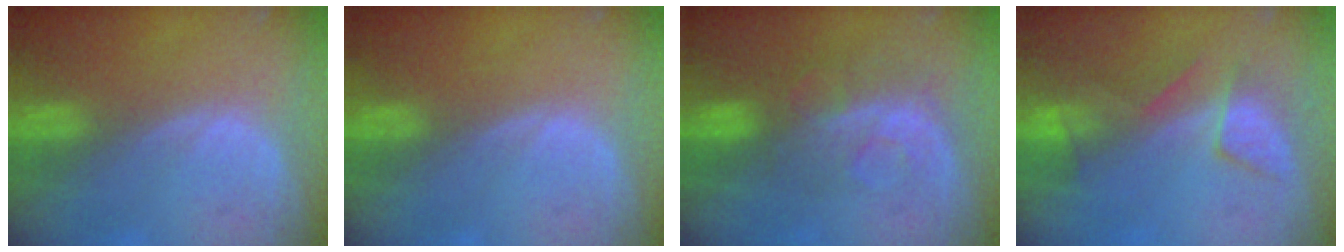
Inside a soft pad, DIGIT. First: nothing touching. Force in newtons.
{"total": 0.0}
{"total": 8.3, "press": 7.0, "slide": 4.5}
{"total": 5.5, "press": 5.4, "slide": 1.1}